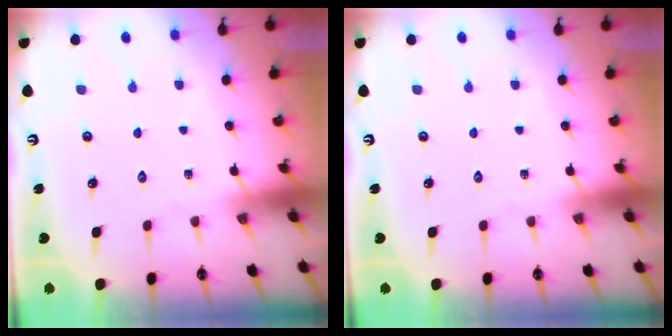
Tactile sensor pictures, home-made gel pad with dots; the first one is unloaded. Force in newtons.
{"total": 0.0}